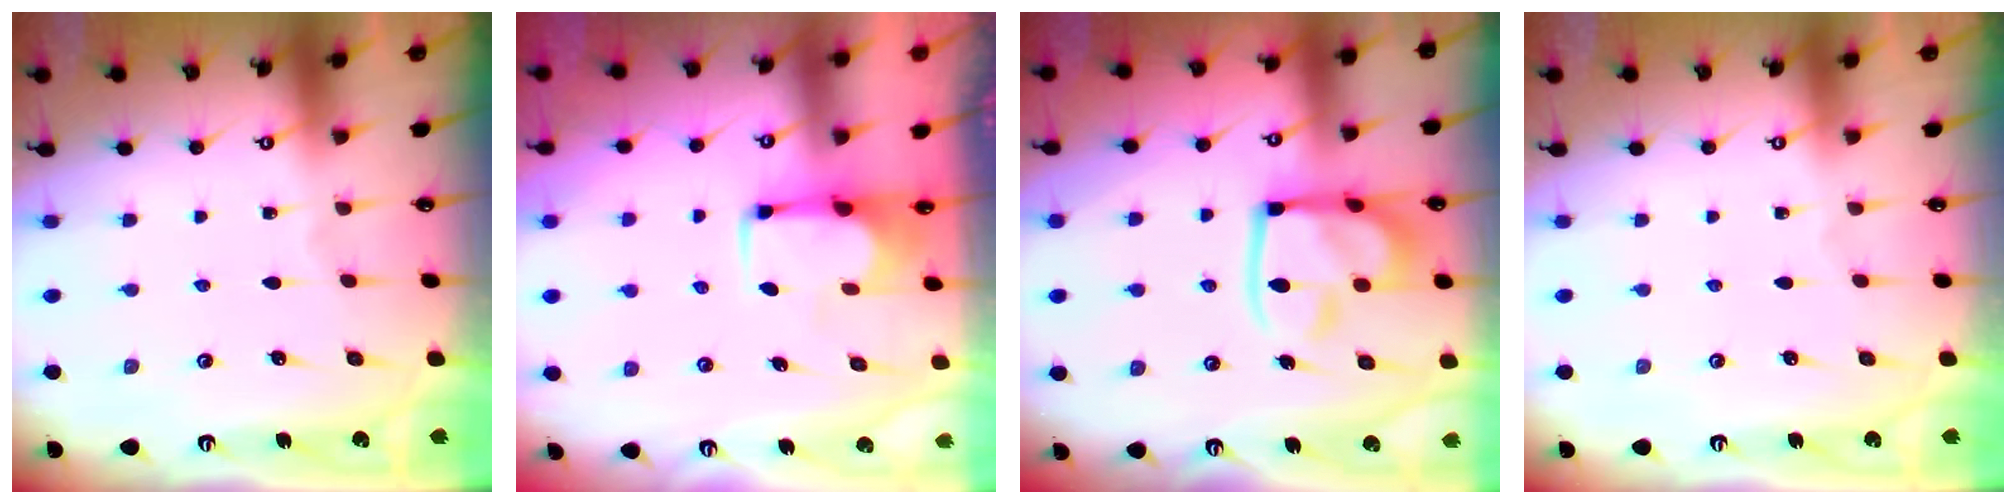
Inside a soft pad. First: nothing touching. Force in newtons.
{"total": 1.8, "press": 1.7, "slide": 0.6}
{"total": 15.4, "press": 15.3, "slide": 1.7}
{"total": 0.0}